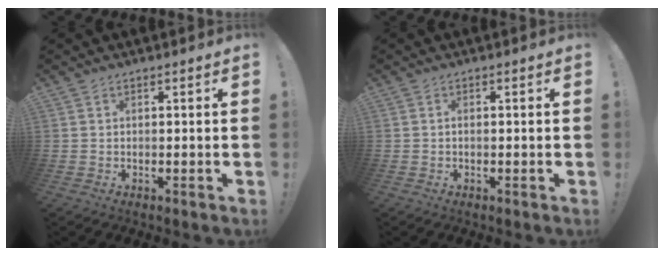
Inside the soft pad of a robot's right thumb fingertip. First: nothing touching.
{"total": 0.6, "force": [-0.2, 0.4, 0.5], "torque": [-0.011, 0.002, -0.003]}